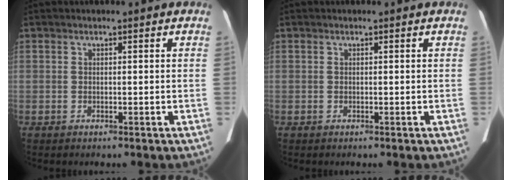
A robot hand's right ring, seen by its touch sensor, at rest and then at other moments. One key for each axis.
{"total": 0.0}